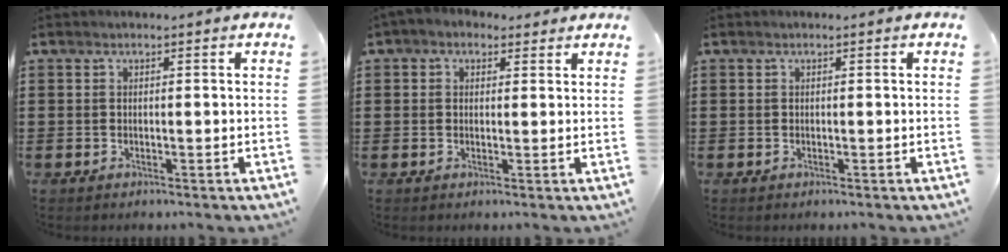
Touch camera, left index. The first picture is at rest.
{"total": 1.8, "force": [1.1, 1.4, 0.5], "torque": [-0.016, 0.010, 0.019]}
{"total": 0.0}